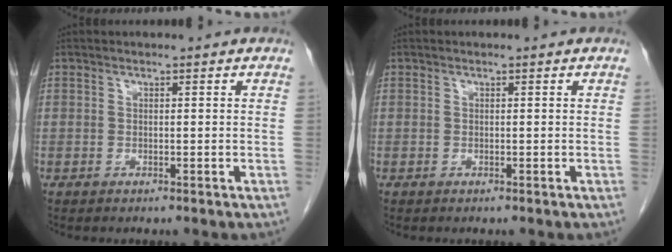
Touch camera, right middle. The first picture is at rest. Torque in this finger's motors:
{"motor_torque": [-0.12, -0.05, -0.02, 0.01]}